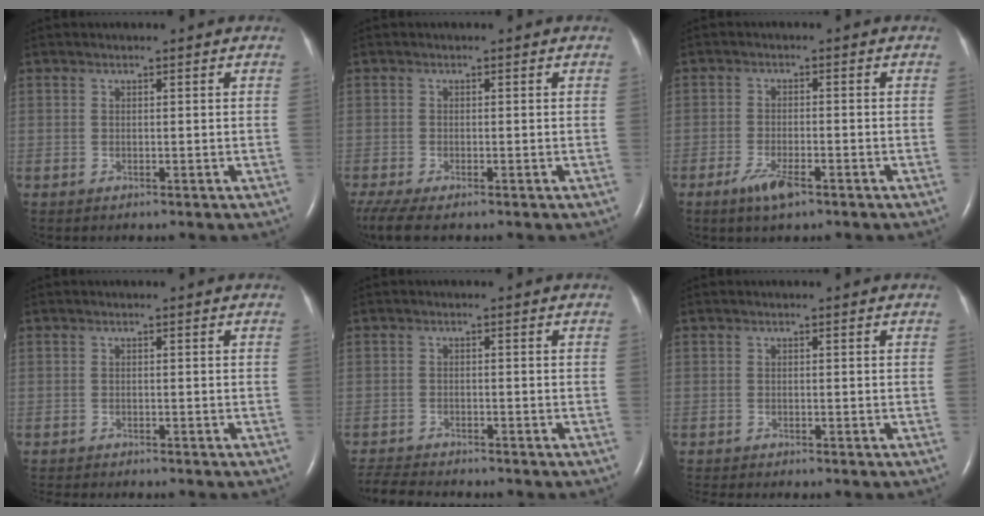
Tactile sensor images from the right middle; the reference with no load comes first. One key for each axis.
{"total": 5.6, "fx": -4.1, "fy": 1.3, "fz": 3.6, "tx": -0.076, "ty": -0.014, "tz": -0.074}
{"total": 4.1, "fx": -2.6, "fy": 0.9, "fz": 3.0, "tx": -0.068, "ty": -0.006, "tz": -0.046}
{"total": 5.3, "fx": -4.8, "fy": 0.7, "fz": 2.2, "tx": -0.028, "ty": -0.010, "tz": -0.068}
{"total": 6.8, "fx": -6.5, "fy": 0.6, "fz": 2.0, "tx": -0.038, "ty": -0.017, "tz": -0.107}
{"total": 3.5, "fx": -3.2, "fy": 0.0, "fz": 1.4, "tx": -0.018, "ty": -0.008, "tz": -0.047}